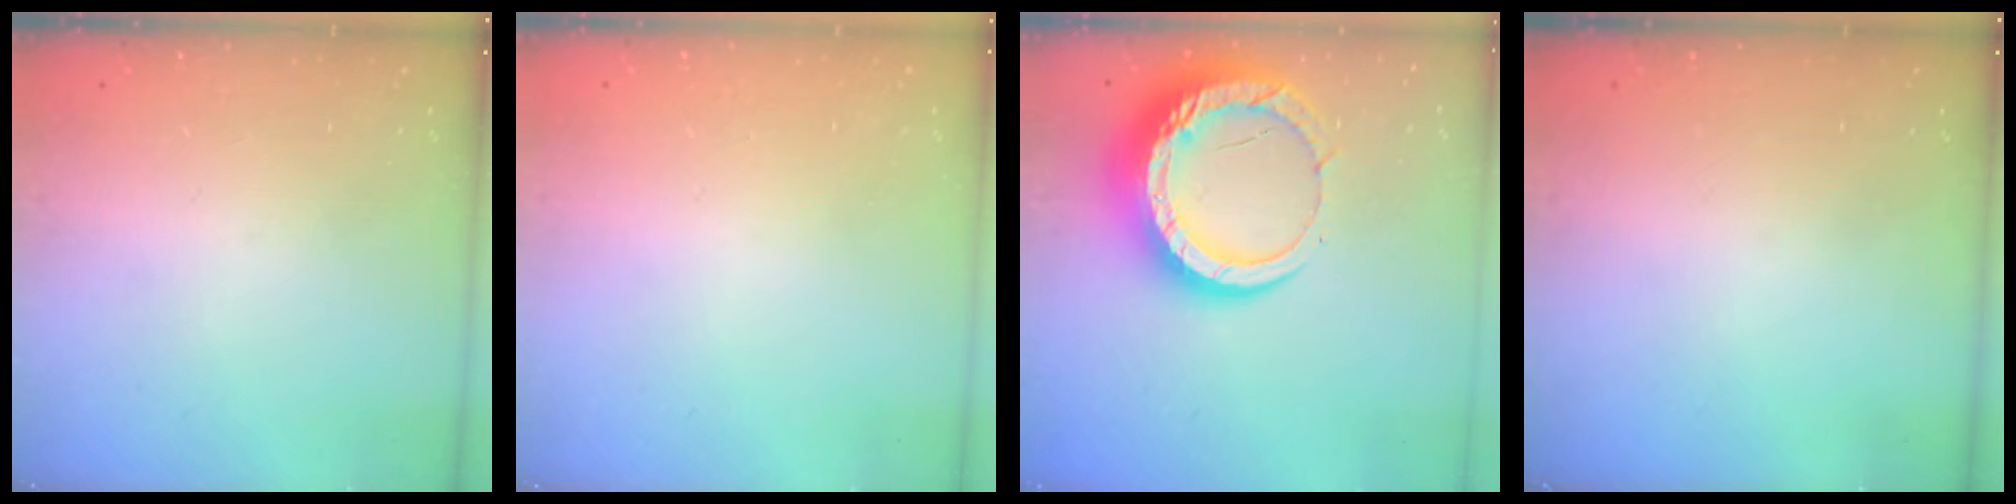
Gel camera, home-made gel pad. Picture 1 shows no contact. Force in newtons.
{"total": 2.5, "press": 2.5, "slide": 0.2}
{"total": 17.1, "press": 17.0, "slide": 1.6}
{"total": 0.0}